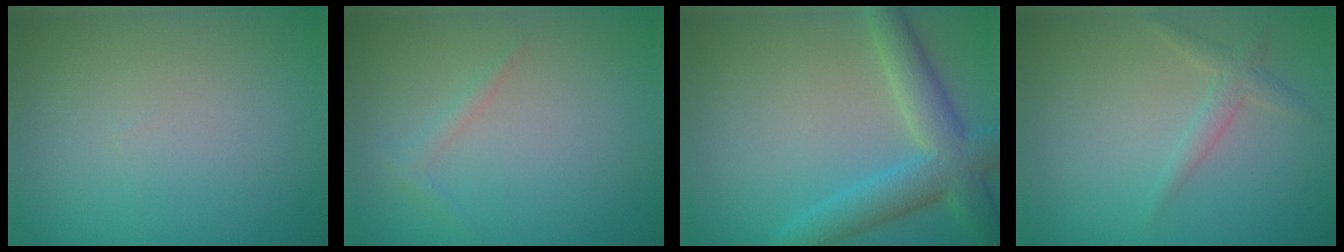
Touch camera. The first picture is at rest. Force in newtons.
{"total": 0.9, "press": 0.9, "slide": 0.0}
{"total": 5.5, "press": 5.5, "slide": 0.3}
{"total": 1.6, "press": 1.6, "slide": 0.0}